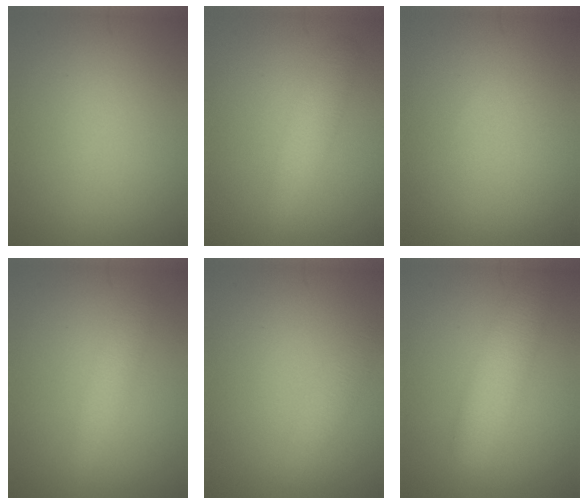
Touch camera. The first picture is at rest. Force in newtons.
{"total": 2.8, "press": 2.8, "slide": 0.0}
{"total": 0.0}
{"total": 2.0, "press": 2.0, "slide": 0.0}
{"total": 1.8, "press": 1.8, "slide": 0.1}
{"total": 4.1, "press": 4.1, "slide": 0.2}